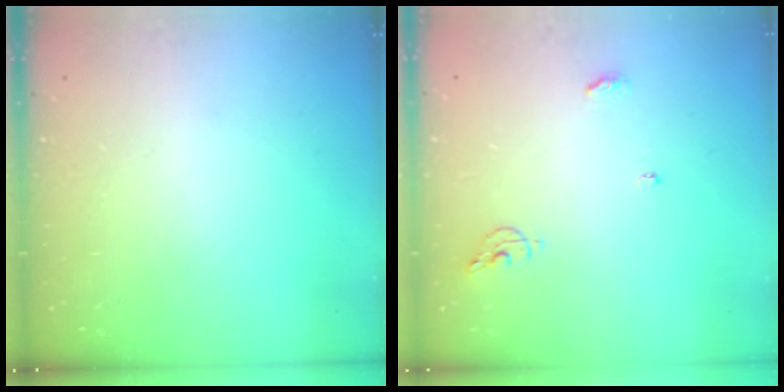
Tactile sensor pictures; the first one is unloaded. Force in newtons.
{"total": 6.3, "press": 6.3, "slide": 0.2}